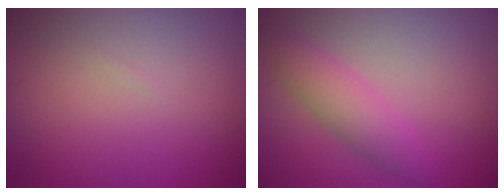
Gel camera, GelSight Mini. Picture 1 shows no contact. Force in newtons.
{"total": 2.4, "press": 2.4, "slide": 0.2}